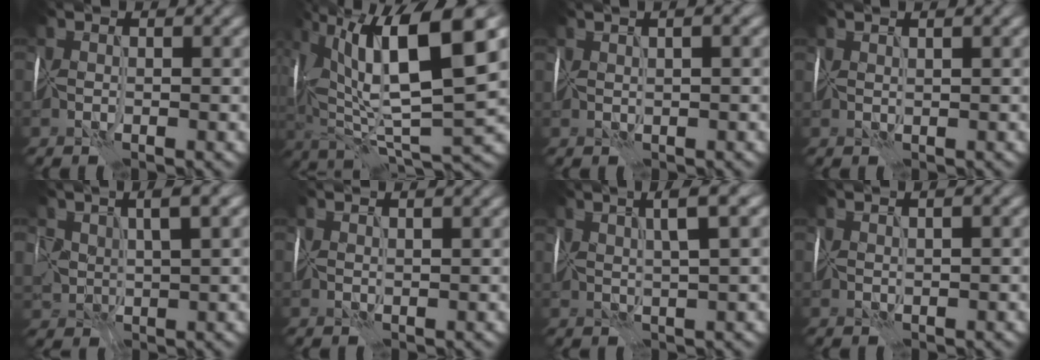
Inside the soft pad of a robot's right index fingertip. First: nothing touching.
{"total": 12.7, "force": [5.6, 3.4, 10.9], "torque": [-0.202, 0.021, 0.103]}
{"total": 2.6, "force": [1.7, 0.6, 1.8], "torque": [-0.012, 0.021, 0.024]}
{"total": 1.4, "force": [1.3, -0.2, 0.4], "torque": [0.001, 0.011, 0.024]}
{"total": 3.6, "force": [2.8, 1.2, 1.8], "torque": [-0.028, 0.013, 0.057]}
{"total": 2.3, "force": [2.0, 0.4, 1.1], "torque": [-0.008, 0.009, 0.029]}
{"total": 3.6, "force": [2.6, -0.3, 2.5], "torque": [-0.023, 0.021, 0.043]}
{"total": 1.4, "force": [1.3, -0.1, 0.7], "torque": [-0.002, 0.012, 0.024]}